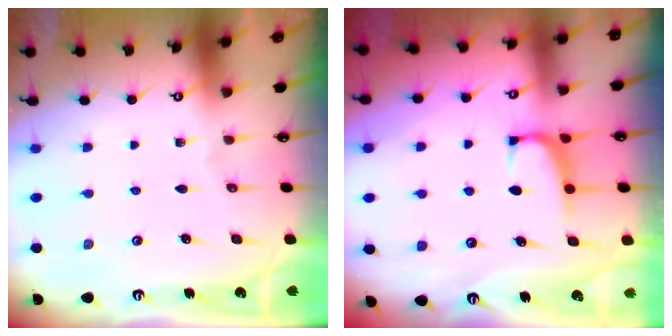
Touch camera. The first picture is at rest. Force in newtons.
{"total": 1.0, "press": 0.6, "slide": 0.7}